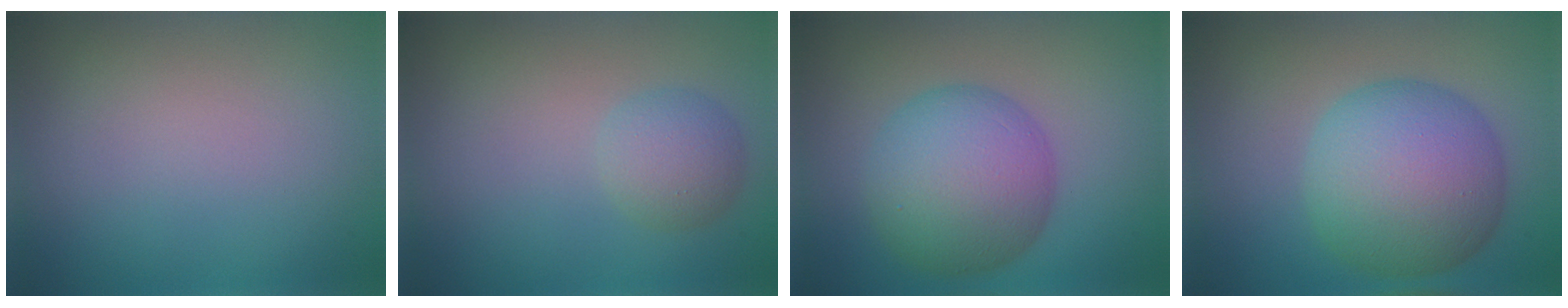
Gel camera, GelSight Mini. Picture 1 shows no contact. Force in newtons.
{"total": 2.6, "press": 2.6, "slide": 0.1}
{"total": 8.0, "press": 8.0, "slide": 0.2}
{"total": 9.8, "press": 9.8, "slide": 0.1}